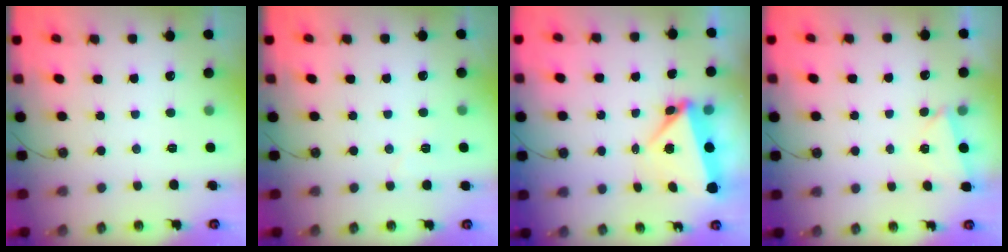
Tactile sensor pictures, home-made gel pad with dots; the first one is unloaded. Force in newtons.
{"total": 4.6, "press": 4.5, "slide": 0.9}
{"total": 5.6, "press": 4.9, "slide": 2.6}
{"total": 2.2, "press": 1.8, "slide": 1.3}